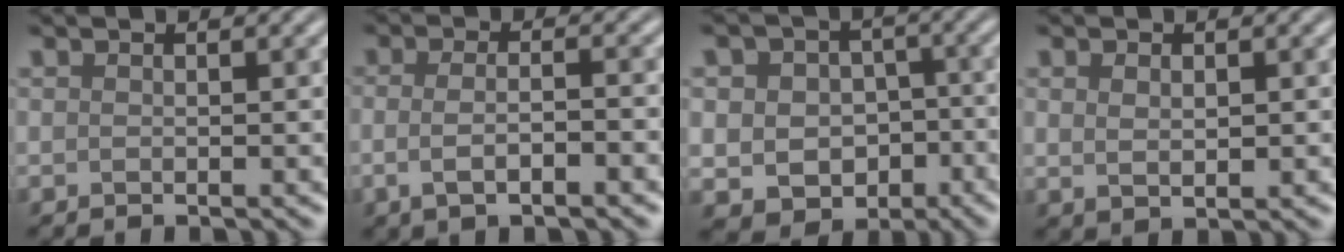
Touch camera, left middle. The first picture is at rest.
{"total": 3.9, "force": [-1.0, 1.3, 3.6], "torque": [-0.055, -0.005, -0.015]}
{"total": 7.0, "force": [-1.1, 5.7, 3.8], "torque": [-0.044, 0.001, -0.028]}
{"total": 1.7, "force": [0.4, 1.0, 1.4], "torque": [-0.027, -0.003, 0.012]}